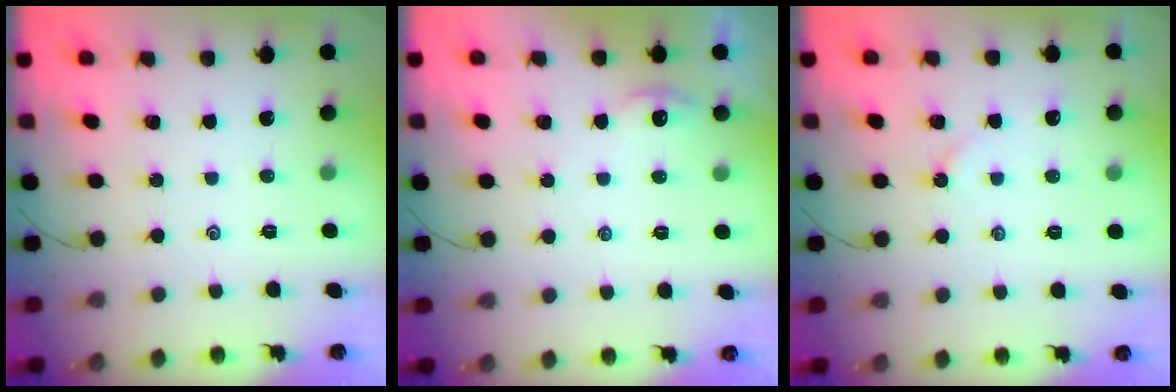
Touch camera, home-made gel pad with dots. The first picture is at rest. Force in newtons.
{"total": 2.5, "press": 2.5, "slide": 0.3}
{"total": 2.0, "press": 1.9, "slide": 0.3}